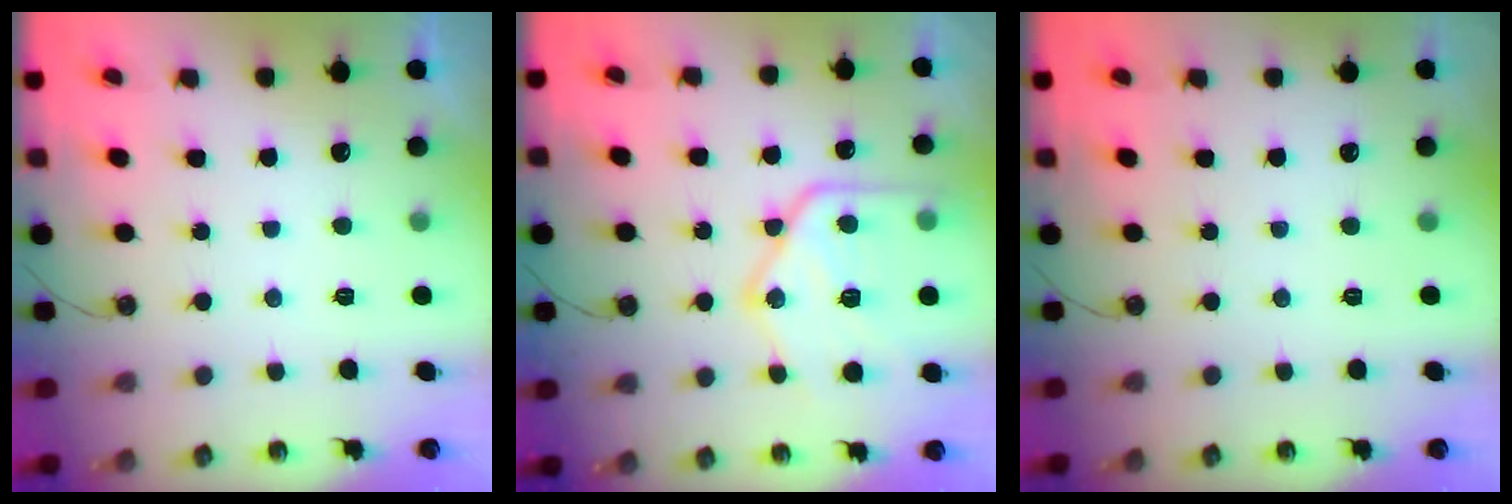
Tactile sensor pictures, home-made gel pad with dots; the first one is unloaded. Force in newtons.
{"total": 21.2, "press": 21.1, "slide": 1.5}
{"total": 0.0}